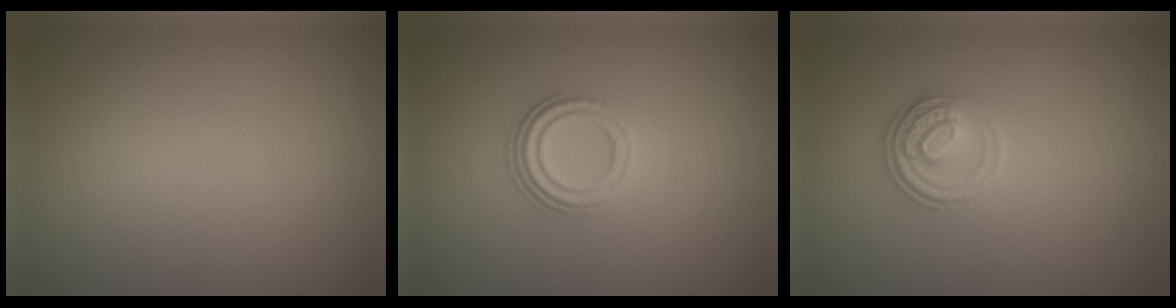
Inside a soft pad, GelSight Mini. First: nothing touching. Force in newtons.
{"total": 3.3, "press": 2.4, "slide": 2.3}
{"total": 2.7, "press": 2.5, "slide": 1.0}